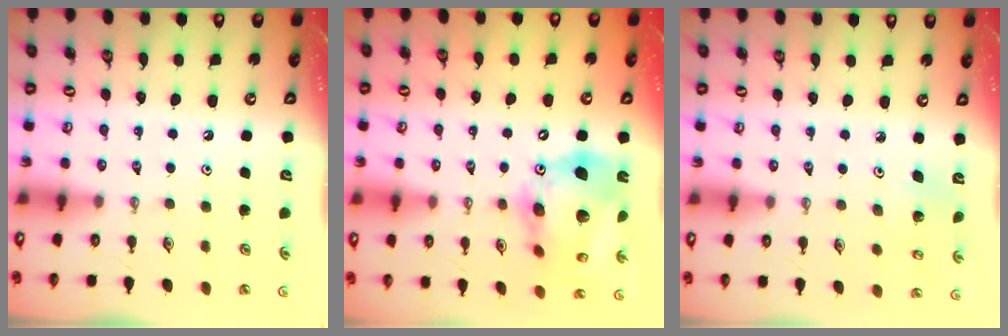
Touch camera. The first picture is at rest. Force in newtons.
{"total": 22.1, "press": 21.8, "slide": 3.5}
{"total": 2.2, "press": 2.2, "slide": 0.2}